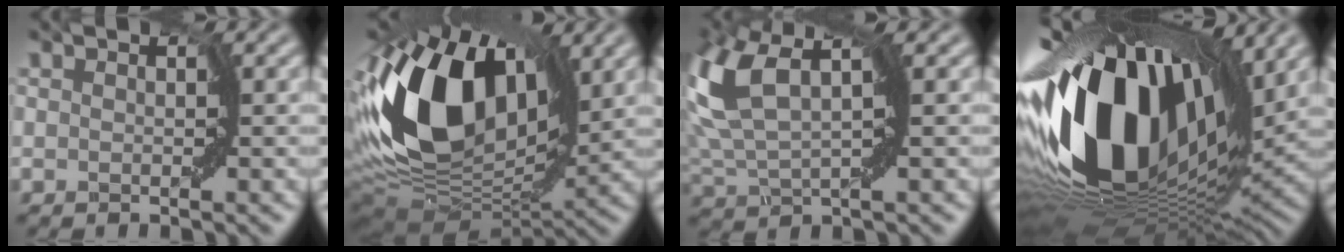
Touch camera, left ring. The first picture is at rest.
{"total": 13.8, "force": [3.0, 8.5, 10.4], "torque": [-0.224, 0.009, 0.059]}
{"total": 7.8, "force": [2.6, 3.3, 6.6], "torque": [-0.183, 0.013, 0.061]}
{"total": 16.6, "force": [2.2, 9.4, 13.5], "torque": [-0.273, -0.007, 0.037]}